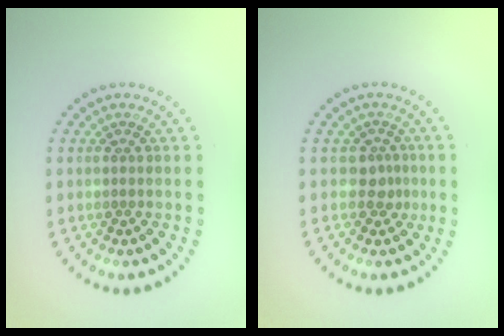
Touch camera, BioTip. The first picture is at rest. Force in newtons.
{"total": 1.7, "press": 1.3, "slide": 1.1}